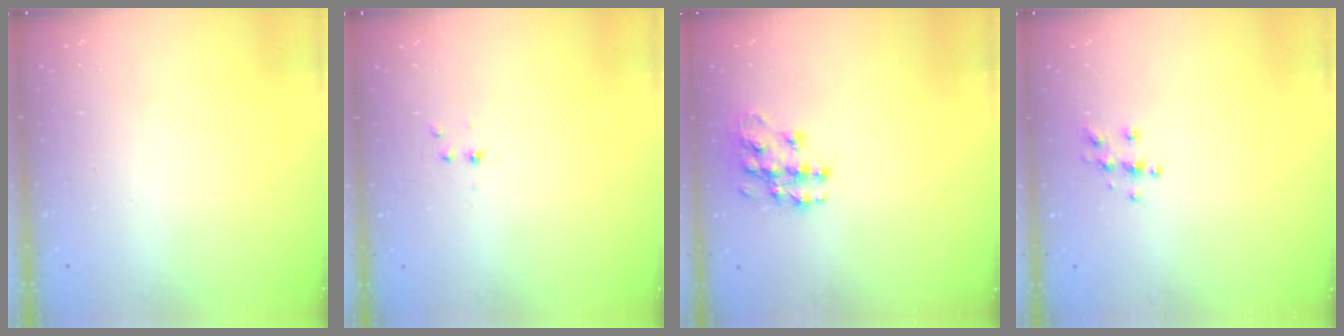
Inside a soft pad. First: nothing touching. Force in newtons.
{"total": 3.0, "press": 2.6, "slide": 1.5}
{"total": 10.4, "press": 10.4, "slide": 0.4}
{"total": 4.4, "press": 4.4, "slide": 0.3}